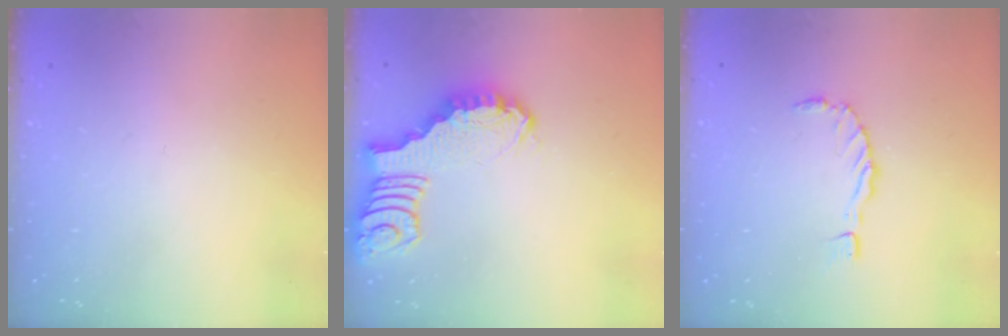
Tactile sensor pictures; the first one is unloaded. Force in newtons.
{"total": 2.4, "press": 2.4, "slide": 0.2}
{"total": 0.0}